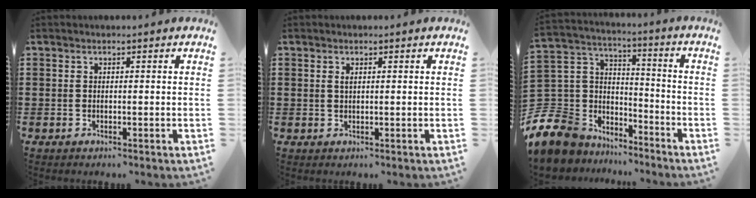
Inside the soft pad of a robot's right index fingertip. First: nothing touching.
{"total": 0.8, "force": [0.4, 0.3, 0.7], "torque": [-0.016, 0.001, 0.007]}
{"total": 9.1, "force": [-5.7, 6.8, 1.9], "torque": [-0.104, -0.007, -0.116]}